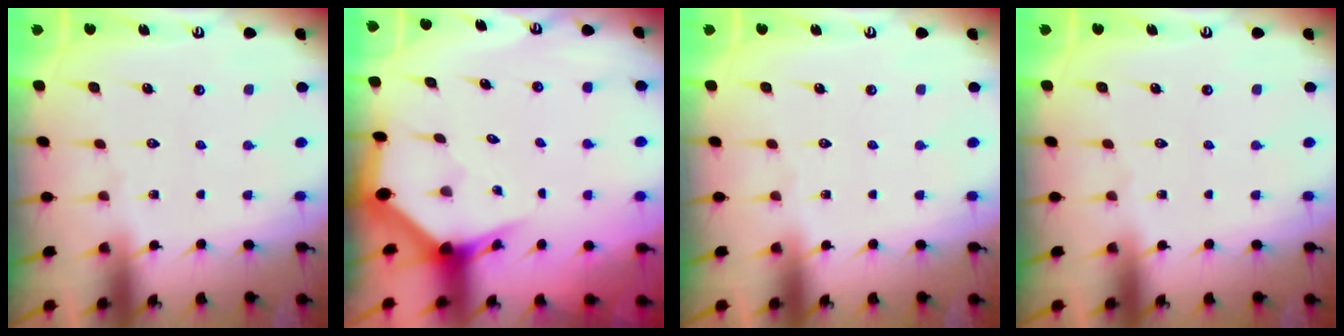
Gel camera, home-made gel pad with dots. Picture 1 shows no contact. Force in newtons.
{"total": 3.0, "press": 2.9, "slide": 0.5}
{"total": 0.0}
{"total": 0.0}